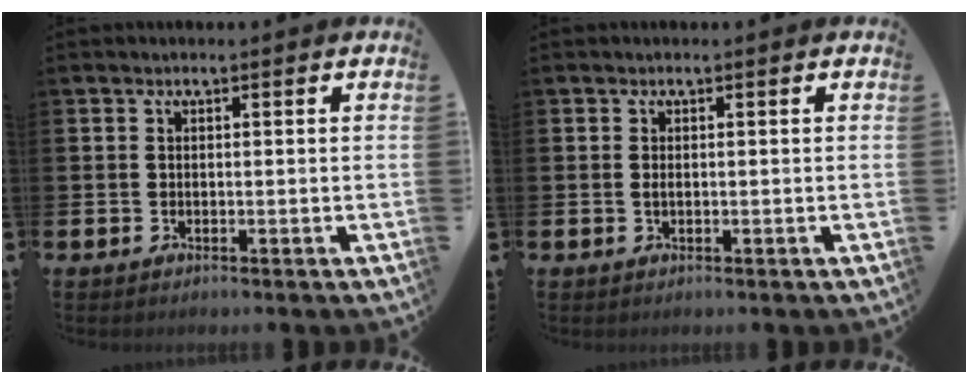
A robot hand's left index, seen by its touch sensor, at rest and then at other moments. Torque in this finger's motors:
{"motor_torque": [0.32, -0.13, 0.00, 0.04]}